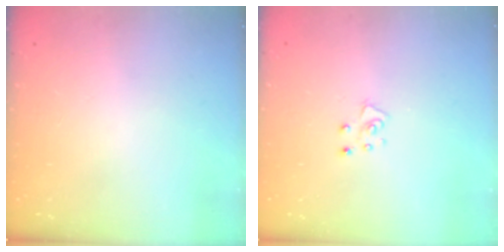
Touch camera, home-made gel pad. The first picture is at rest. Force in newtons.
{"total": 4.8, "press": 4.8, "slide": 0.2}